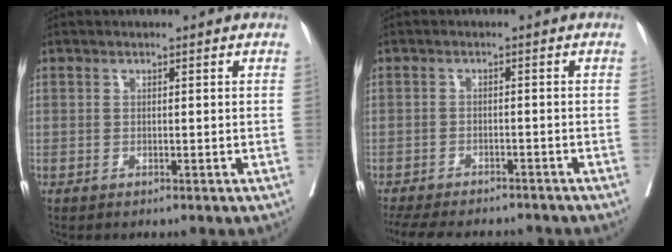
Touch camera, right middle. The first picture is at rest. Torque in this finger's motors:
{"motor_torque": [0.75, -0.77, 0.17, 0.04]}